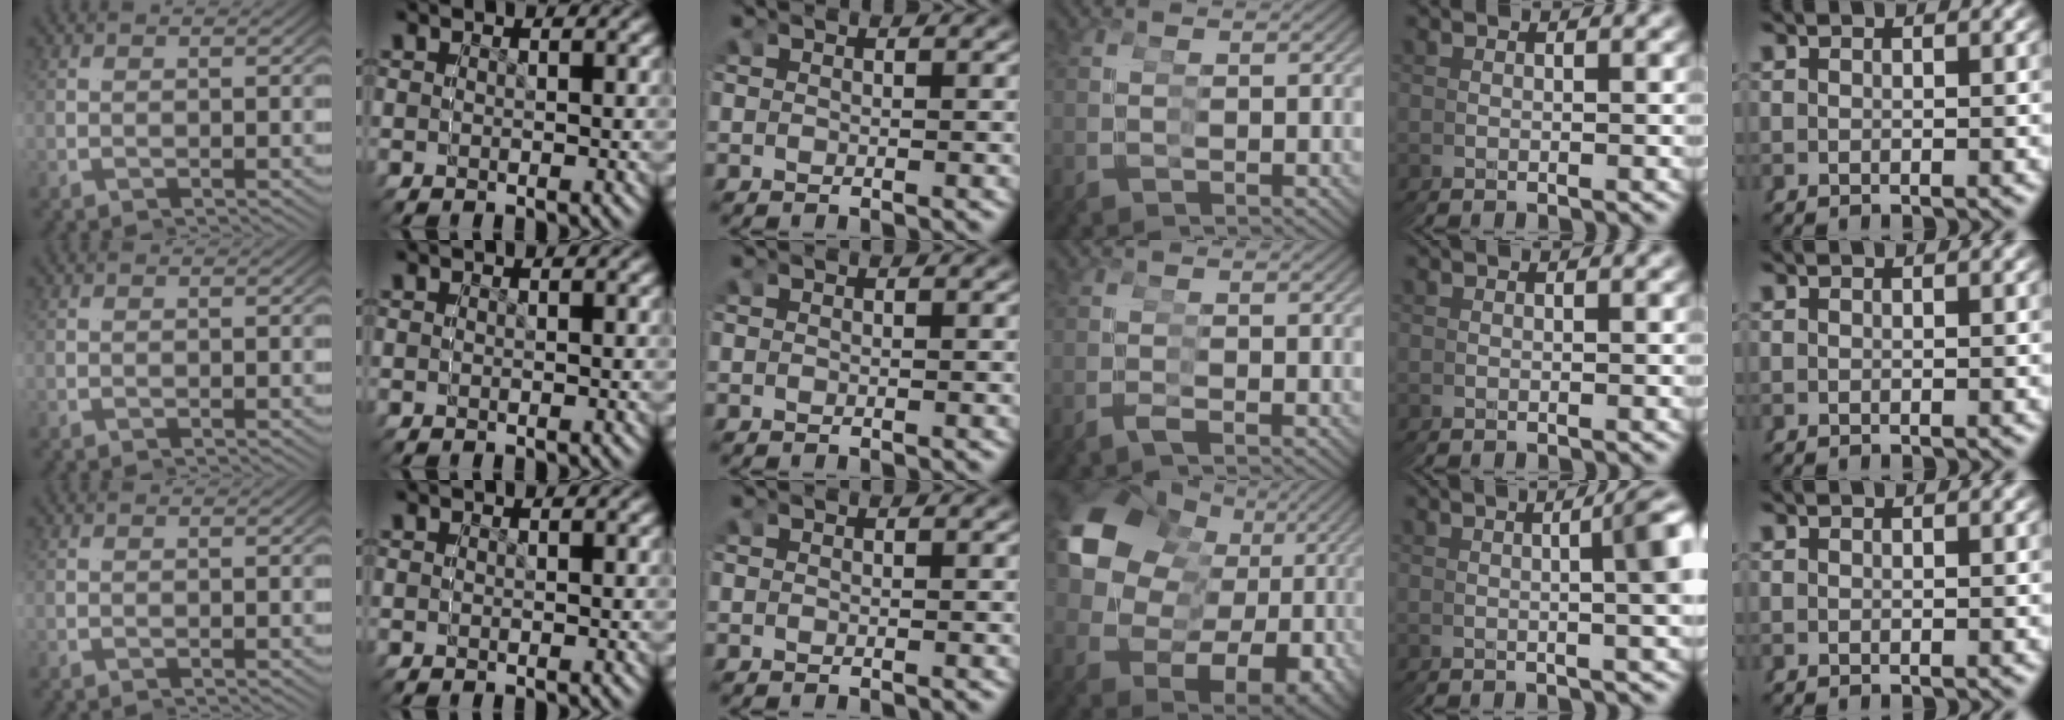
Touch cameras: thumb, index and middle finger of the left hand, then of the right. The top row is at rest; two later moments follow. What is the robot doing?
{"motion": "grasp_and_lifting", "object": "glue stick"}